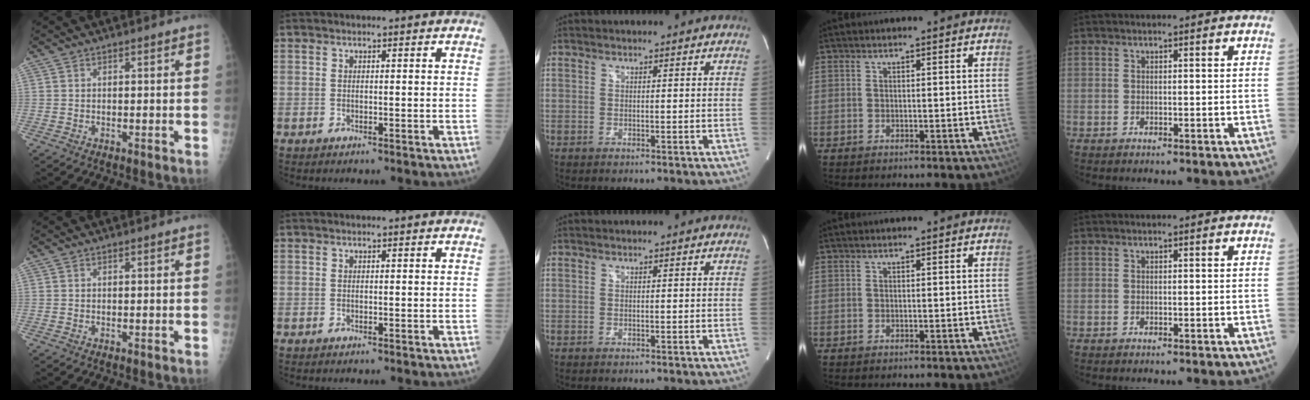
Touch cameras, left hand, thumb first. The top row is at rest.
{}